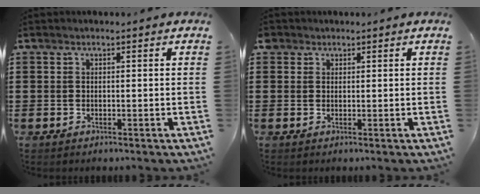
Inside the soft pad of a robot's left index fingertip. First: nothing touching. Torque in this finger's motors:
{"motor_torque": [0.06, -0.04, 0.00, 0.00]}